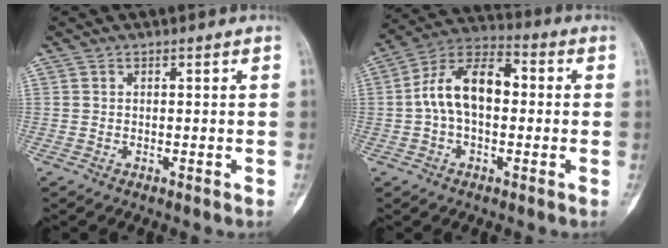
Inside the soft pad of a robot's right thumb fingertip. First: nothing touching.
{"total": 13.0, "force": [0.3, 7.7, 10.5], "torque": [-0.178, 0.040, -0.006]}